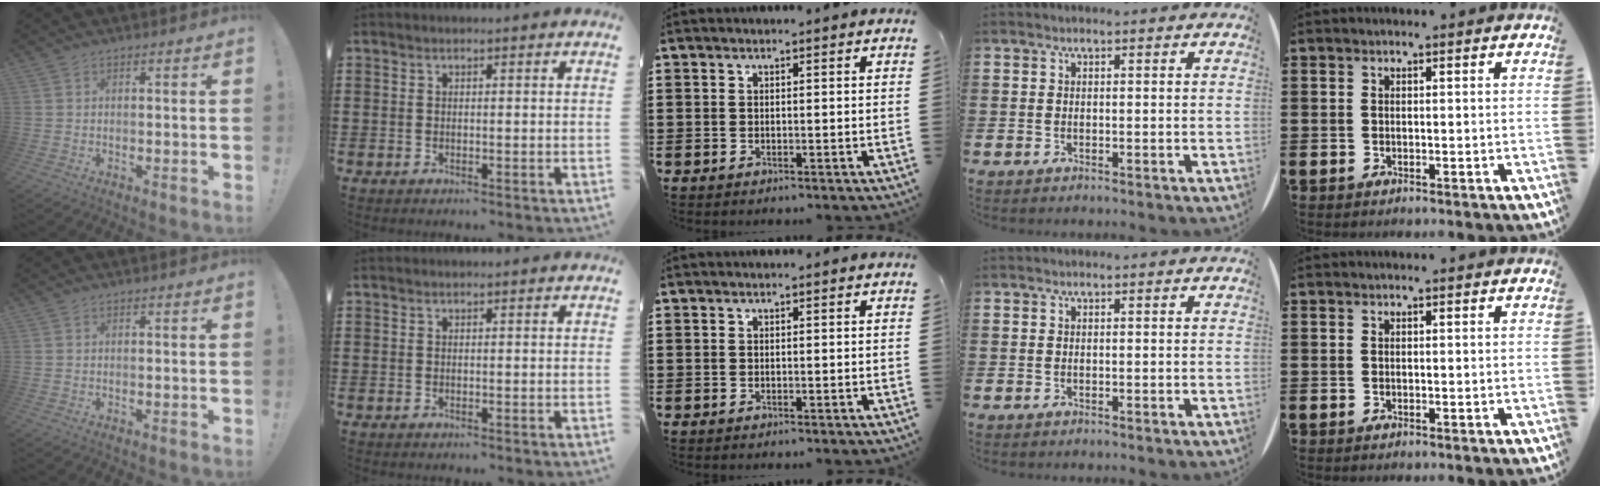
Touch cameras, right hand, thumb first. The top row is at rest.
{}